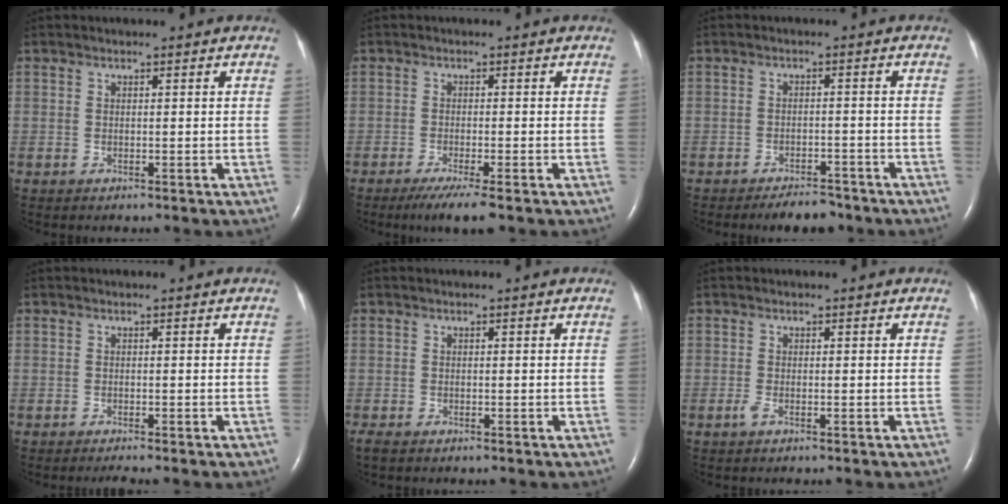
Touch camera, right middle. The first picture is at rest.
{"total": 4.8, "force": [-3.3, 0.0, 3.5], "torque": [-0.060, -0.015, -0.056]}
{"total": 4.2, "force": [-3.7, 1.3, 1.5], "torque": [-0.022, -0.002, -0.056]}
{"total": 0.9, "force": [-0.7, -0.3, 0.4], "torque": [-0.010, -0.001, -0.013]}
{"total": 1.1, "force": [-0.9, 0.4, 0.6], "torque": [-0.018, -0.005, -0.016]}
{"total": 0.8, "force": [-0.5, 0.1, 0.7], "torque": [-0.021, -0.003, -0.012]}